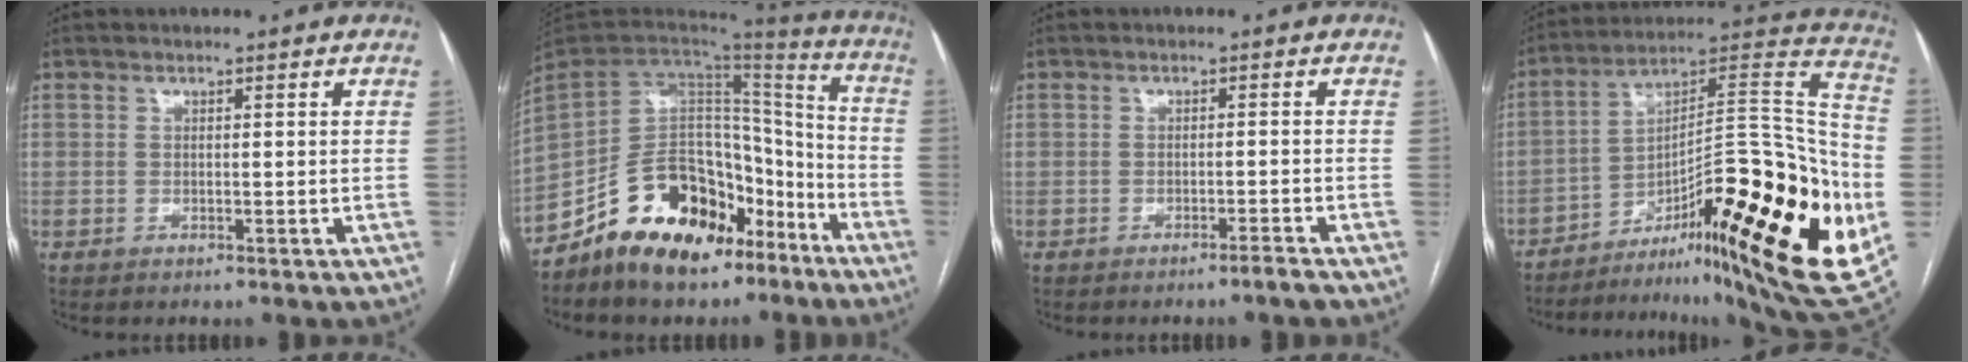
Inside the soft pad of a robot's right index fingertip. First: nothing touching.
{"total": 19.9, "force": [-12.6, 11.3, 10.5], "torque": [-0.179, 0.056, -0.206]}
{"total": 2.0, "force": [-1.7, -0.3, 1.0], "torque": [-0.016, -0.001, -0.026]}
{"total": 35.0, "force": [-12.6, 7.3, 31.8], "torque": [-0.394, 0.017, -0.185]}